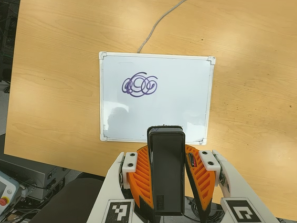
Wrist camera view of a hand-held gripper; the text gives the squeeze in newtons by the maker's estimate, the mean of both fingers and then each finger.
{"total": 7.9, "left": 6.0, "right": 9.7}